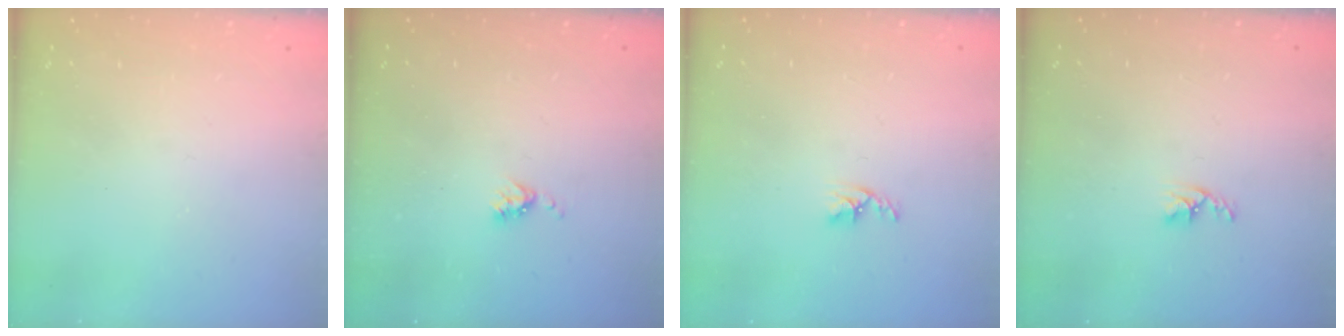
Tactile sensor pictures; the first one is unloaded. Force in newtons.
{"total": 4.0, "press": 3.9, "slide": 0.6}
{"total": 3.3, "press": 3.3, "slide": 0.5}
{"total": 3.3, "press": 3.3, "slide": 0.5}